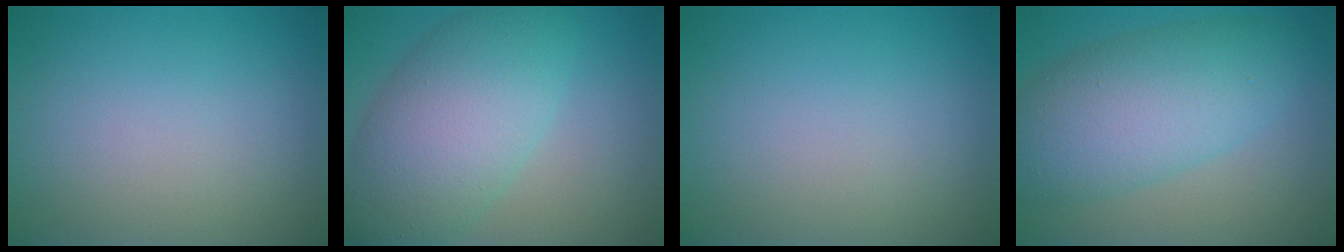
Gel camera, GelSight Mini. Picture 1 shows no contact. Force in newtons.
{"total": 8.4, "press": 8.4, "slide": 0.3}
{"total": 0.0}
{"total": 7.8, "press": 7.8, "slide": 0.3}